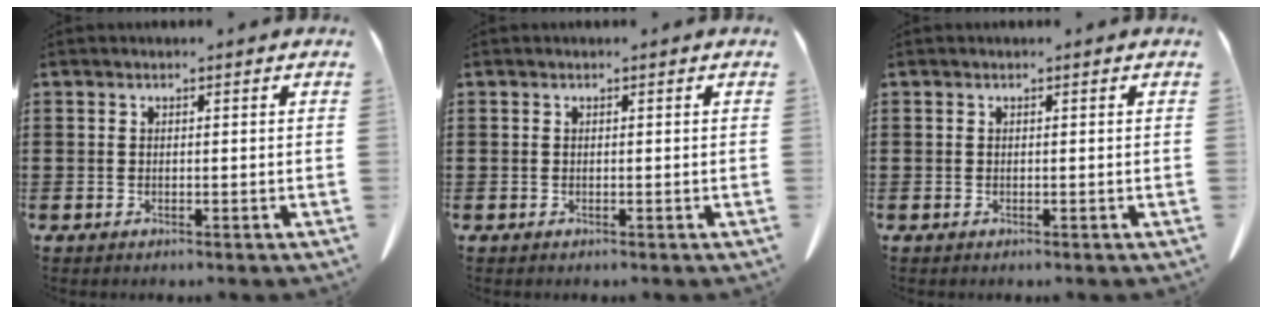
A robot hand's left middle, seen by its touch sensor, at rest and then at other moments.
{"total": 0.0}
{"total": 0.0}